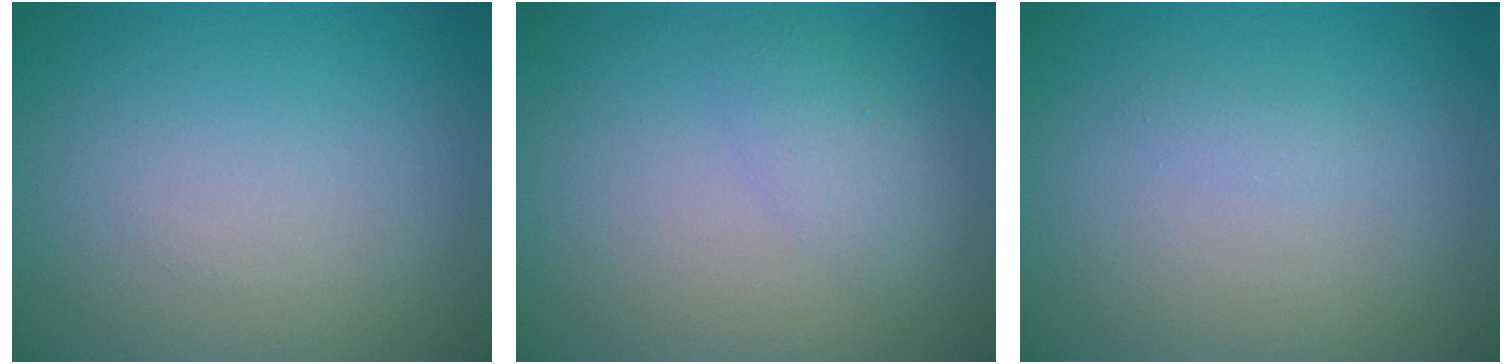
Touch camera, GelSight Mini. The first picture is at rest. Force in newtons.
{"total": 1.9, "press": 1.9, "slide": 0.1}
{"total": 0.6, "press": 0.6, "slide": 0.0}